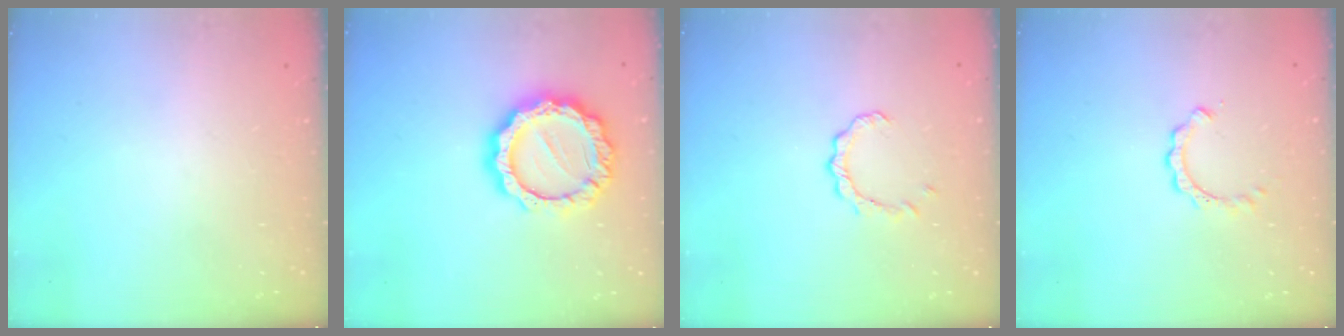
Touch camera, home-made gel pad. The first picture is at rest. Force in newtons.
{"total": 13.8, "press": 13.8, "slide": 0.9}
{"total": 2.4, "press": 2.4, "slide": 0.3}
{"total": 3.8, "press": 3.8, "slide": 0.1}